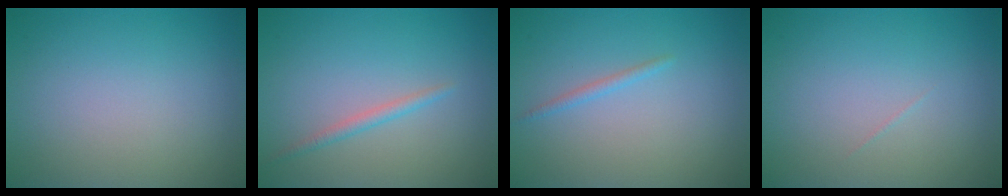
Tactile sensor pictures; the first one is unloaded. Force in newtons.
{"total": 1.2, "press": 1.2, "slide": 0.0}
{"total": 0.8, "press": 0.8, "slide": 0.1}
{"total": 0.0}